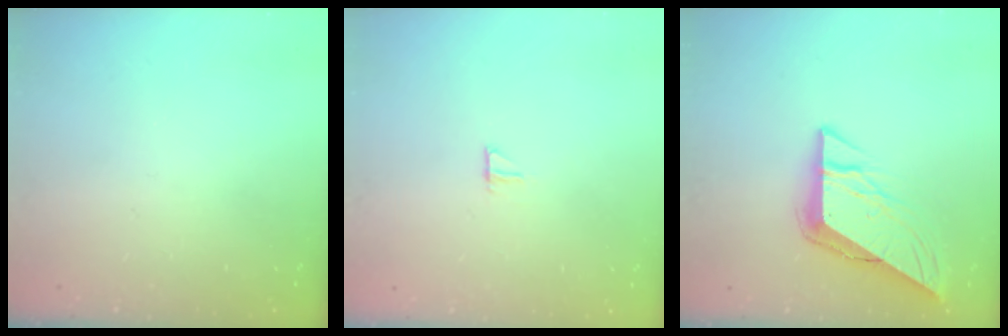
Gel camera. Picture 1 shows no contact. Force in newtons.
{"total": 5.4, "press": 5.4, "slide": 0.5}
{"total": 9.8, "press": 9.8, "slide": 0.6}